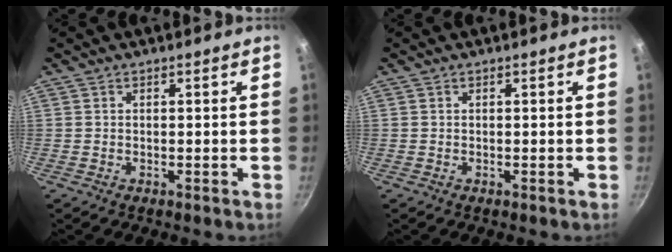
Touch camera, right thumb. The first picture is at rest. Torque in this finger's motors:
{"motor_torque": [0.01, 0.00, 0.02, -0.01, 0.00]}